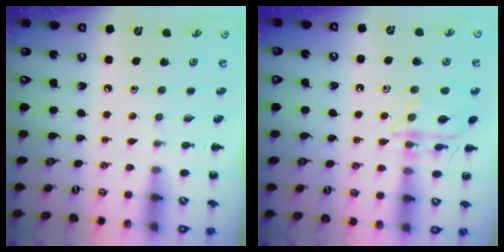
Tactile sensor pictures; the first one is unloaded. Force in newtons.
{"total": 12.9, "press": 12.9, "slide": 0.5}